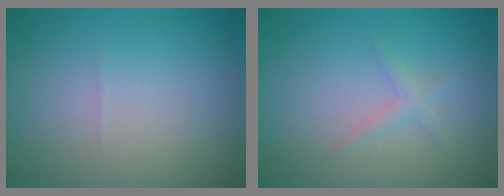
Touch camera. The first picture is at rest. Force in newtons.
{"total": 1.1, "press": 1.1, "slide": 0.0}